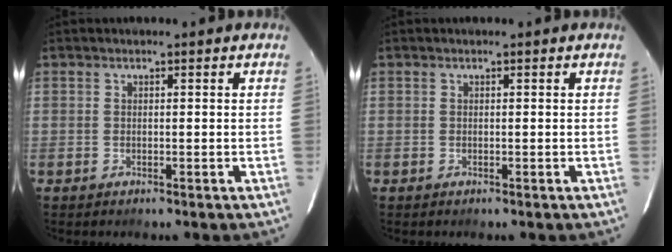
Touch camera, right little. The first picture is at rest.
{"total": 0.0}